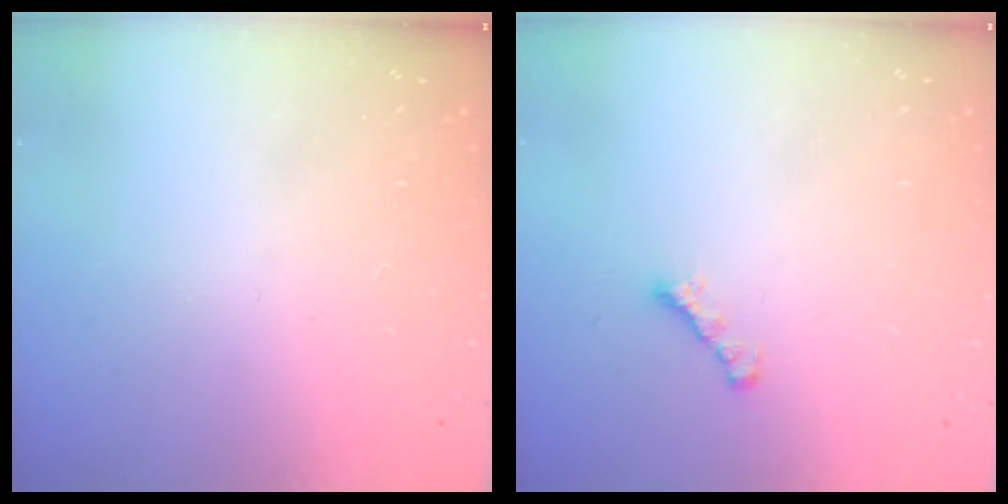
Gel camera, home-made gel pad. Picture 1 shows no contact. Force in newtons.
{"total": 1.8, "press": 1.7, "slide": 0.6}